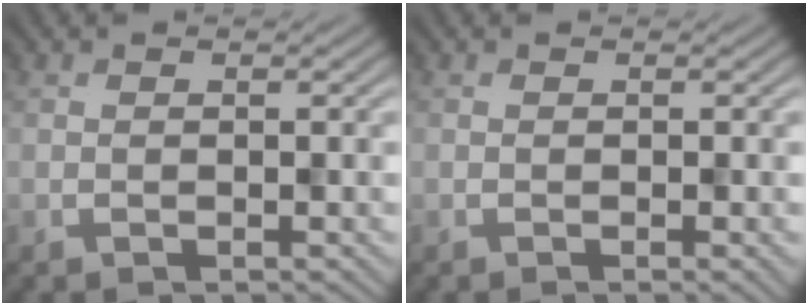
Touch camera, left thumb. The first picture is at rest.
{"total": 1.1, "force": [-0.4, 0.2, 1.0], "torque": [-0.010, 0.001, -0.004]}